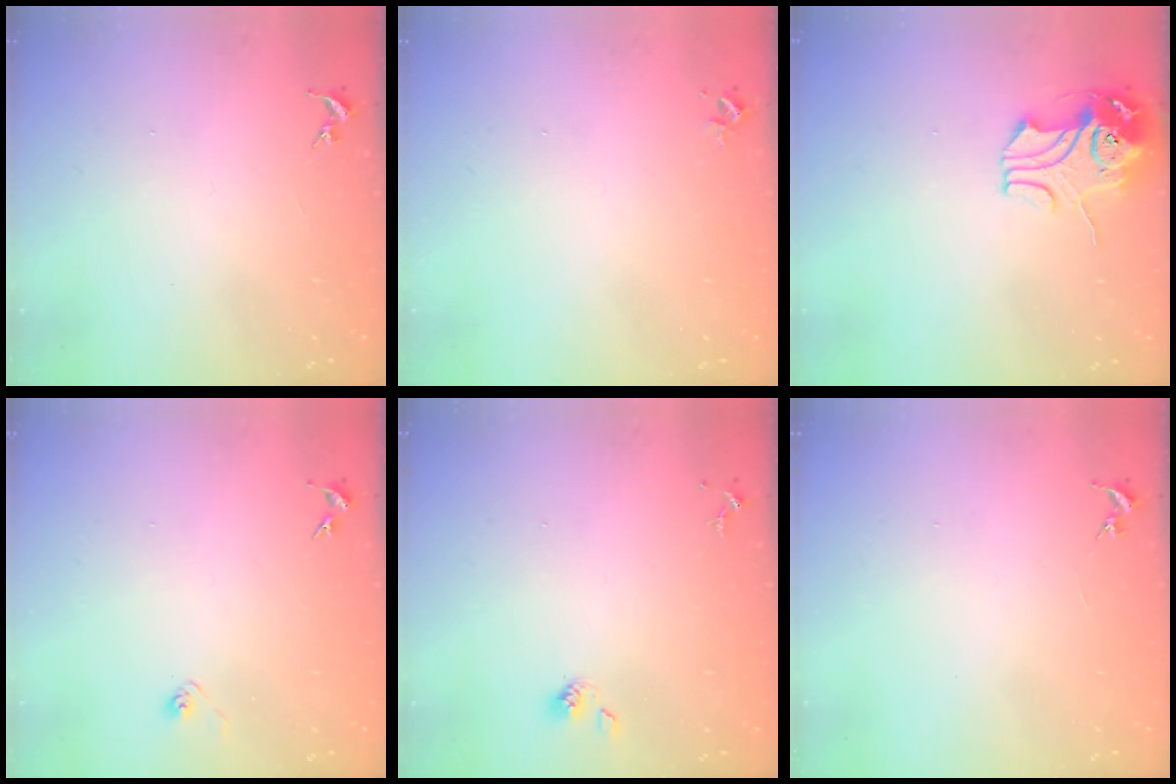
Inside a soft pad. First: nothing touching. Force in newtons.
{"total": 2.4, "press": 2.4, "slide": 0.3}
{"total": 10.6, "press": 10.4, "slide": 1.7}
{"total": 3.3, "press": 3.0, "slide": 1.2}
{"total": 4.4, "press": 3.7, "slide": 2.4}
{"total": 0.0}